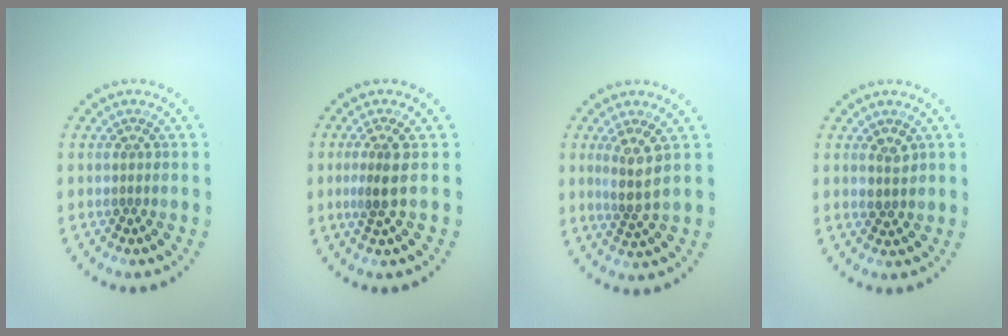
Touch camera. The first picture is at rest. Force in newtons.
{"total": 2.2, "press": 1.8, "slide": 1.3}
{"total": 2.5, "press": 2.1, "slide": 1.5}
{"total": 1.4, "press": 1.3, "slide": 0.6}